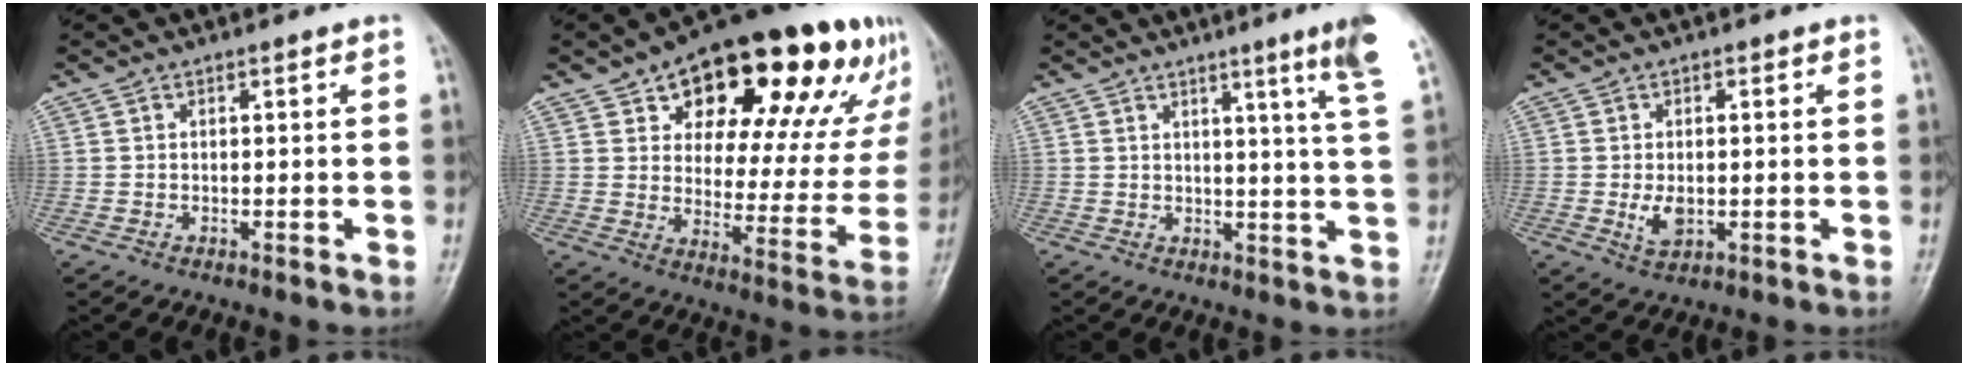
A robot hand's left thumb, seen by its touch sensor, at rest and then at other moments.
{"total": 28.0, "force": [16.2, 13.2, 18.7], "torque": [-0.227, -0.027, 0.225]}
{"total": 9.3, "force": [5.6, -0.6, 7.5], "torque": [-0.093, -0.033, 0.062]}
{"total": 3.8, "force": [-0.4, 2.5, 2.9], "torque": [-0.044, -0.006, -0.003]}